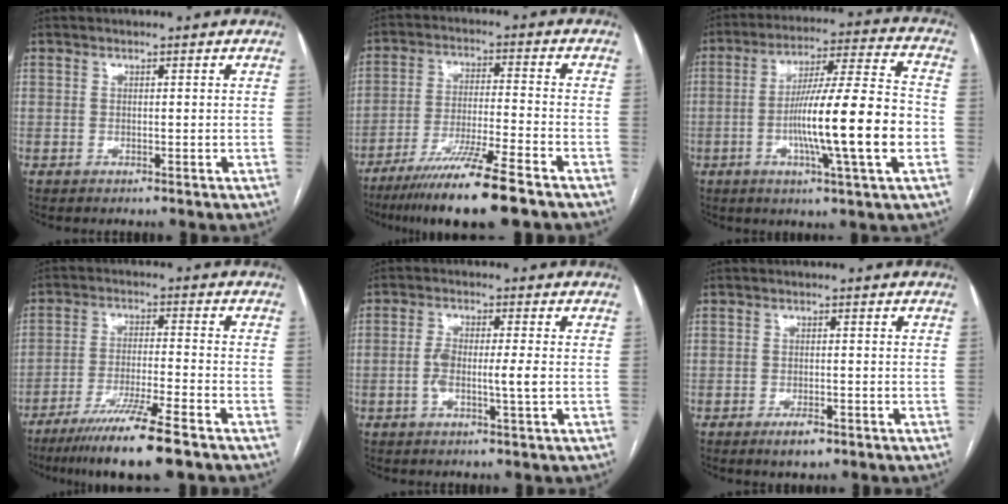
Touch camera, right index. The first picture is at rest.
{"total": 13.1, "force": [-9.4, -0.5, 9.1], "torque": [-0.160, -0.039, -0.162]}
{"total": 17.6, "force": [-3.7, 0.0, 17.2], "torque": [-0.287, 0.001, -0.066]}
{"total": 12.4, "force": [-8.9, -0.4, 8.7], "torque": [-0.149, -0.036, -0.151]}
{"total": 5.1, "force": [-0.8, 0.5, 5.0], "torque": [-0.098, 0.006, -0.014]}
{"total": 2.8, "force": [-1.7, 1.2, 1.9], "torque": [-0.030, 0.000, -0.023]}